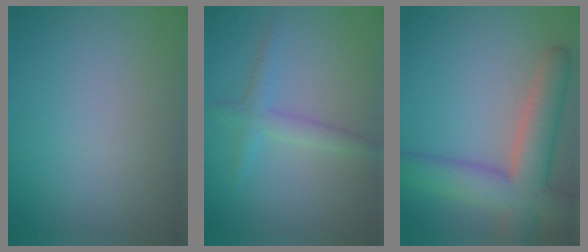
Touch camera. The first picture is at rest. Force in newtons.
{"total": 2.2, "press": 2.2, "slide": 0.1}
{"total": 7.5, "press": 7.5, "slide": 0.5}